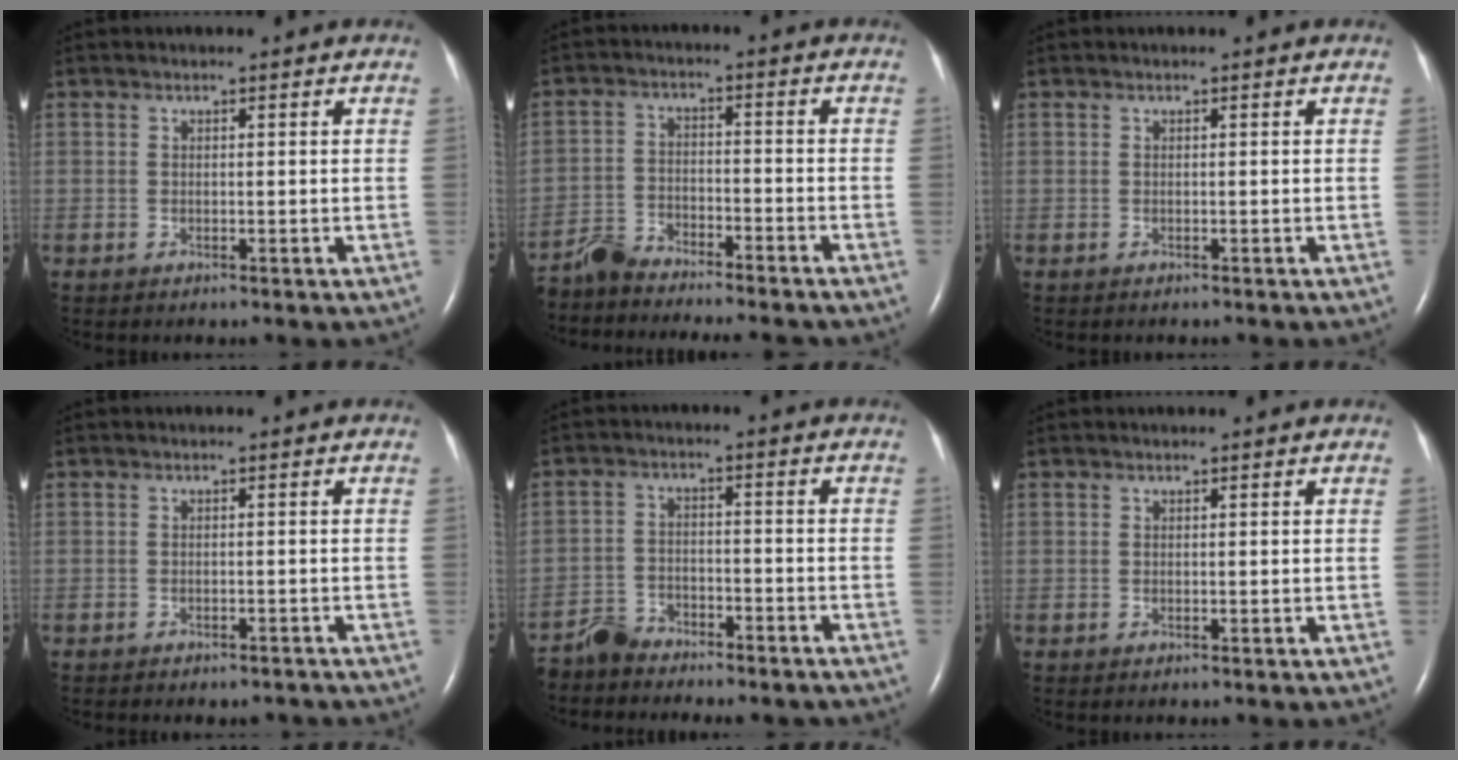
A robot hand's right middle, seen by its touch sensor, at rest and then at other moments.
{"total": 12.0, "force": [-11.3, 1.4, 3.8], "torque": [-0.063, 0.006, -0.177]}
{"total": 0.0}
{"total": 4.2, "force": [-3.7, 1.3, 1.2], "torque": [-0.011, -0.001, -0.043]}
{"total": 6.2, "force": [-5.9, 2.0, 0.6], "torque": [-0.011, 0.001, -0.098]}
{"total": 0.0}